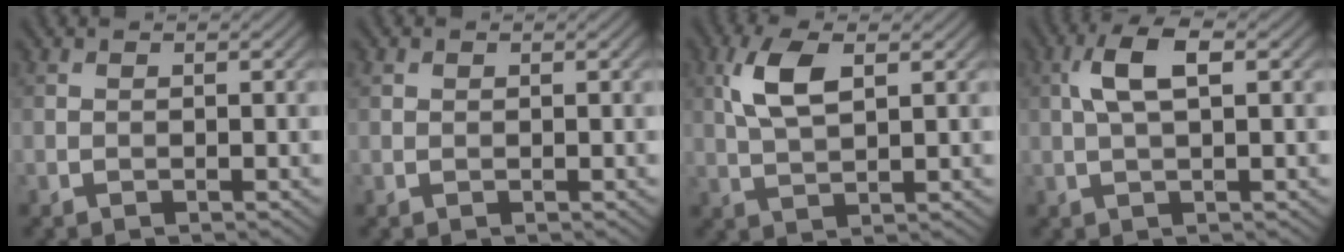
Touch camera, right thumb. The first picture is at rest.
{"total": 0.6, "force": [0.3, 0.4, 0.2], "torque": [-0.003, 0.000, 0.007]}
{"total": 5.9, "force": [2.0, 2.4, 5.0], "torque": [-0.117, 0.005, 0.039]}
{"total": 5.1, "force": [1.2, 1.7, 4.7], "torque": [-0.101, 0.012, 0.020]}